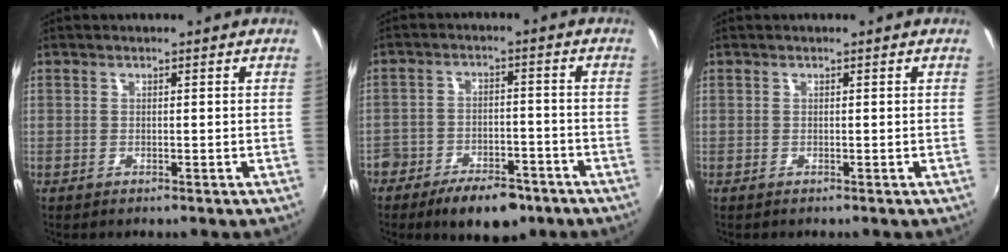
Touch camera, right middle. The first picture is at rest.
{"total": 12.6, "force": [-8.9, 6.4, 6.3], "torque": [-0.145, 0.000, -0.135]}
{"total": 0.0}